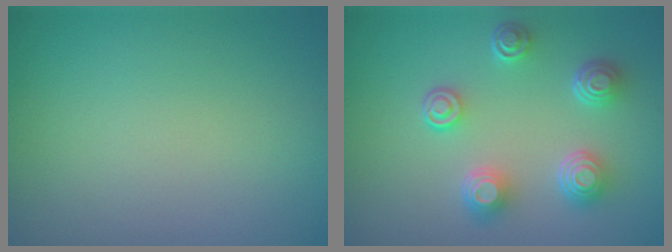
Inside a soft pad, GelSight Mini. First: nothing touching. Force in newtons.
{"total": 4.5, "press": 3.5, "slide": 2.8}